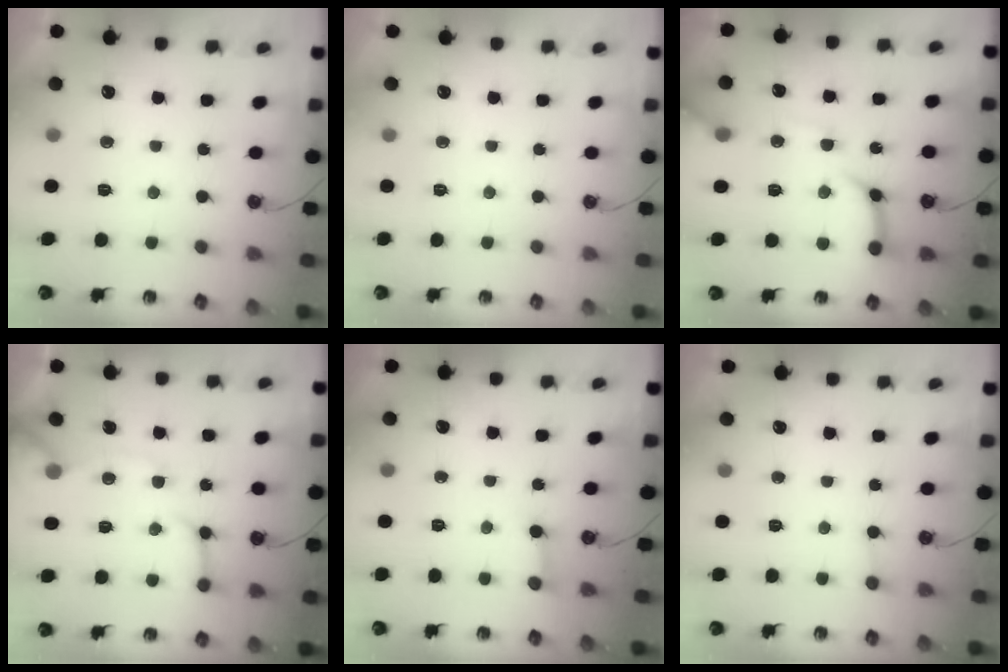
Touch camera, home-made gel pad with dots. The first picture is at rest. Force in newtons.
{"total": 0.0}
{"total": 13.5, "press": 13.4, "slide": 1.6}
{"total": 12.0, "press": 11.9, "slide": 1.6}
{"total": 2.7, "press": 2.7, "slide": 0.2}
{"total": 2.9, "press": 2.9, "slide": 0.2}